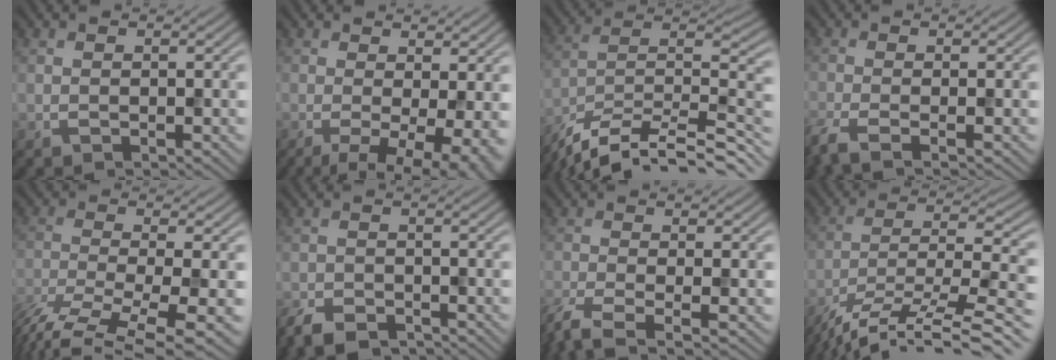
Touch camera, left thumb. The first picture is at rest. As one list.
[{"total": 8.3, "force": [-1.9, 2.8, 7.6], "torque": [-0.116, -0.009, -0.025]}, {"total": 13.4, "force": [-10.1, 3.4, 8.1], "torque": [-0.156, 0.003, -0.176]}, {"total": 3.7, "force": [-2.4, 0.7, 2.8], "torque": [-0.051, -0.007, -0.059]}, {"total": 10.2, "force": [-7.1, 2.3, 6.9], "torque": [-0.142, -0.022, -0.116]}, {"total": 4.6, "force": [-3.9, 1.6, 1.9], "torque": [-0.034, -0.013, -0.078]}, {"total": 5.1, "force": [-3.3, 1.0, 3.7], "torque": [-0.067, -0.012, -0.074]}, {"total": 15.0, "force": [-11.5, 3.3, 9.0], "torque": [-0.160, -0.004, -0.188]}]